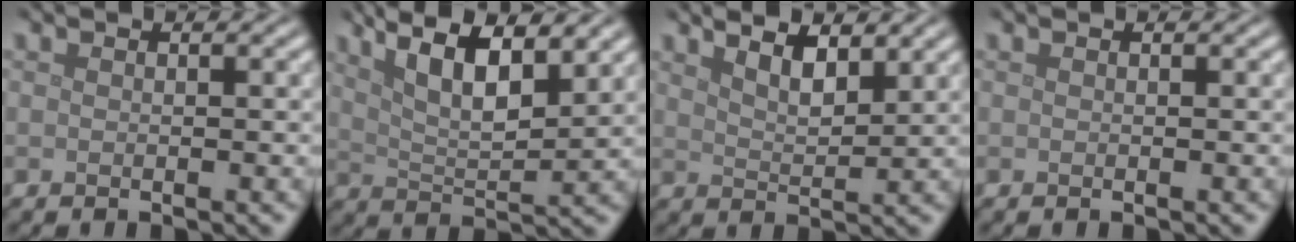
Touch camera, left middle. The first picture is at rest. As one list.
[{"total": 8.9, "force": [5.5, 2.8, 6.5], "torque": [-0.102, 0.021, 0.068]}, {"total": 3.4, "force": [2.6, 0.9, 1.9], "torque": [-0.028, 0.004, 0.038]}, {"total": 0.0}]